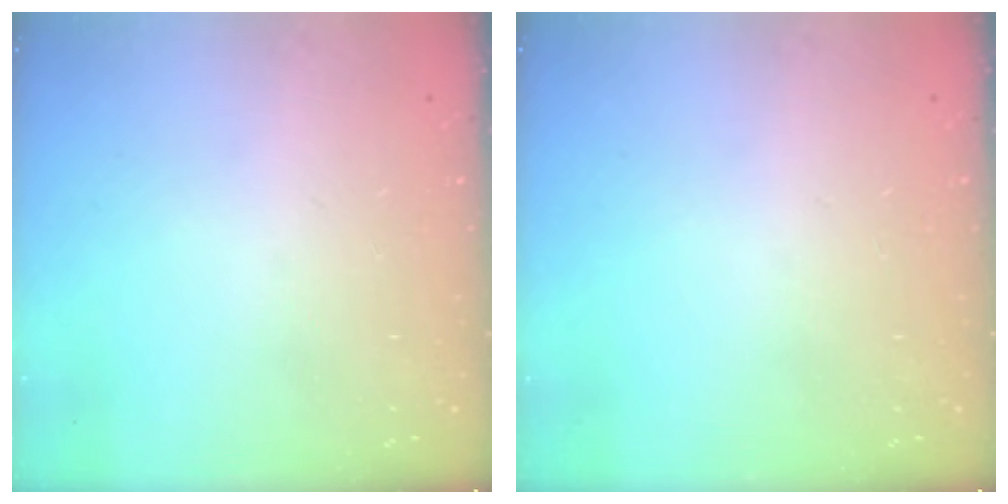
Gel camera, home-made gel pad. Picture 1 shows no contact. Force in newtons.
{"total": 0.0}